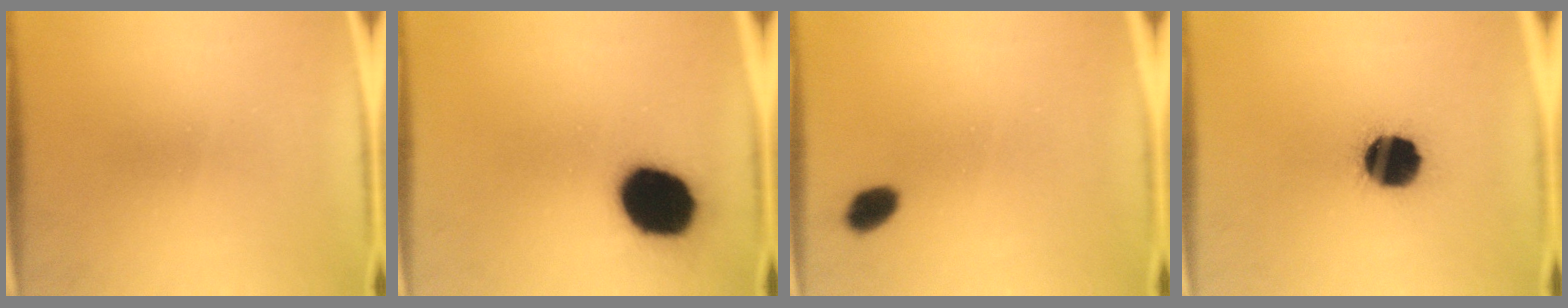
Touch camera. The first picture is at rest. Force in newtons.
{"total": 18.4}
{"total": 3.7}
{"total": 15.3}